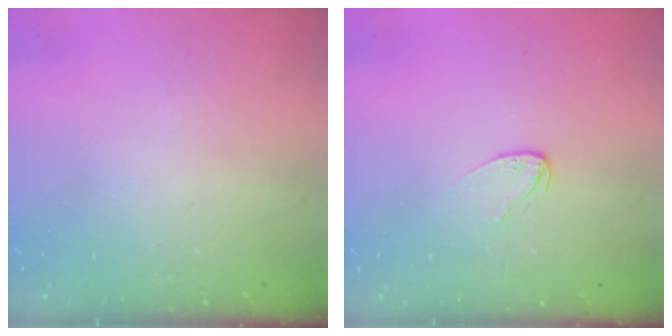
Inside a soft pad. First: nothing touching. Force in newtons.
{"total": 4.0, "press": 4.0, "slide": 0.3}